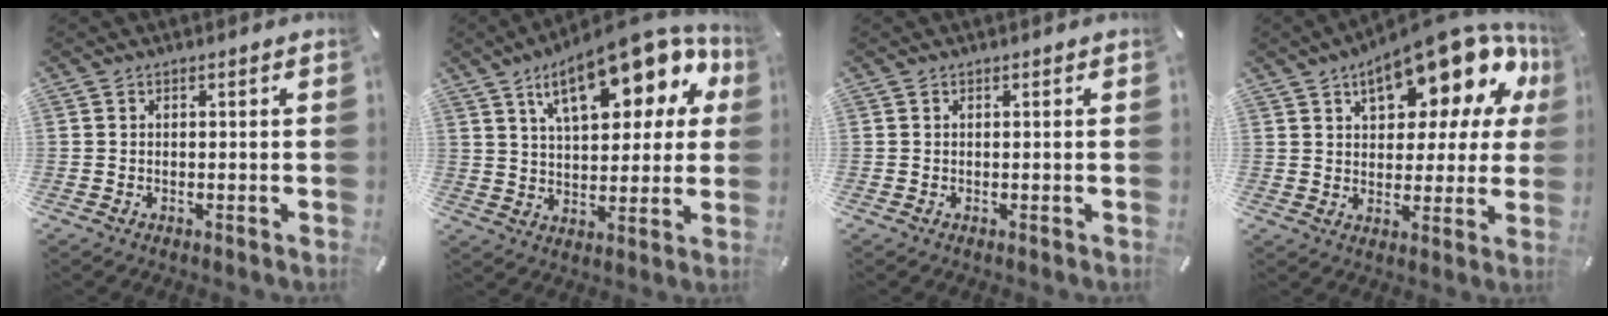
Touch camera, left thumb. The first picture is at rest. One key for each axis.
{"total": 19.7, "fx": 10.1, "fy": 9.2, "fz": 14.2, "tx": -0.212, "ty": -0.041, "tz": 0.161}
{"total": 0.0}
{"total": 19.4, "fx": 11.8, "fy": 8.5, "fz": 12.9, "tx": -0.181, "ty": -0.074, "tz": 0.194}